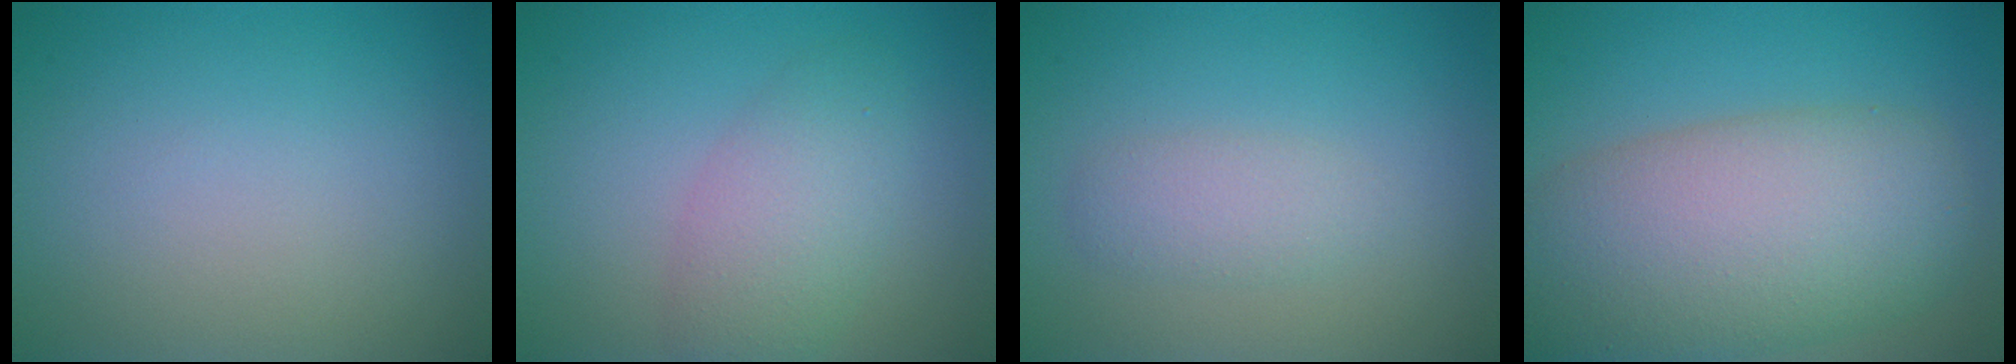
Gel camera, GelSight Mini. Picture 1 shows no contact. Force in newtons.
{"total": 3.8, "press": 3.8, "slide": 0.0}
{"total": 2.1, "press": 2.1, "slide": 0.0}
{"total": 11.1, "press": 11.0, "slide": 0.6}